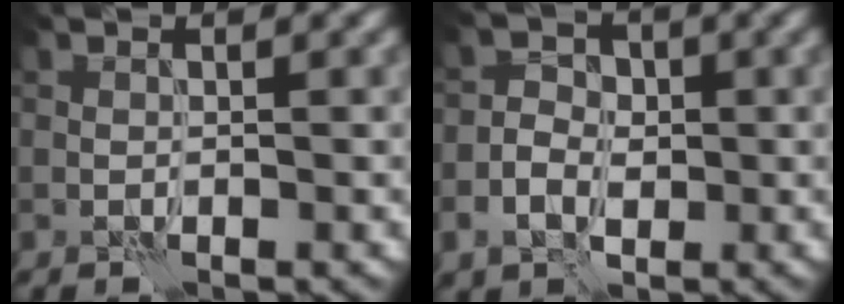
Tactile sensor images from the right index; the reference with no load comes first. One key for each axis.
{"total": 4.1, "fx": -1.1, "fy": 3.4, "fz": 2.0, "tx": -0.010, "ty": 0.002, "tz": -0.035}